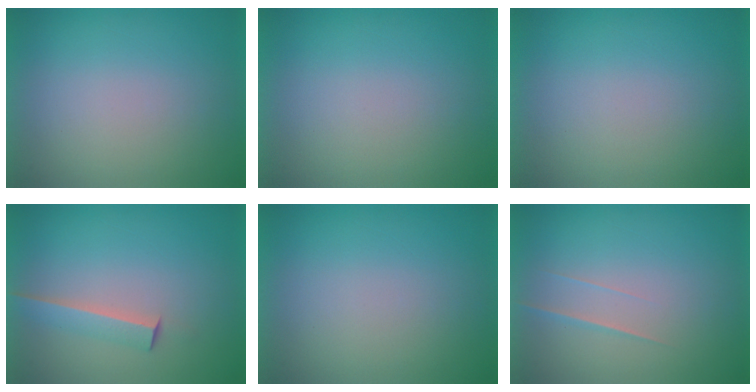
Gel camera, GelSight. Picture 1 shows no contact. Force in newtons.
{"total": 1.1}
{"total": 1.2}
{"total": 2.7}
{"total": 0.0}
{"total": 1.7}